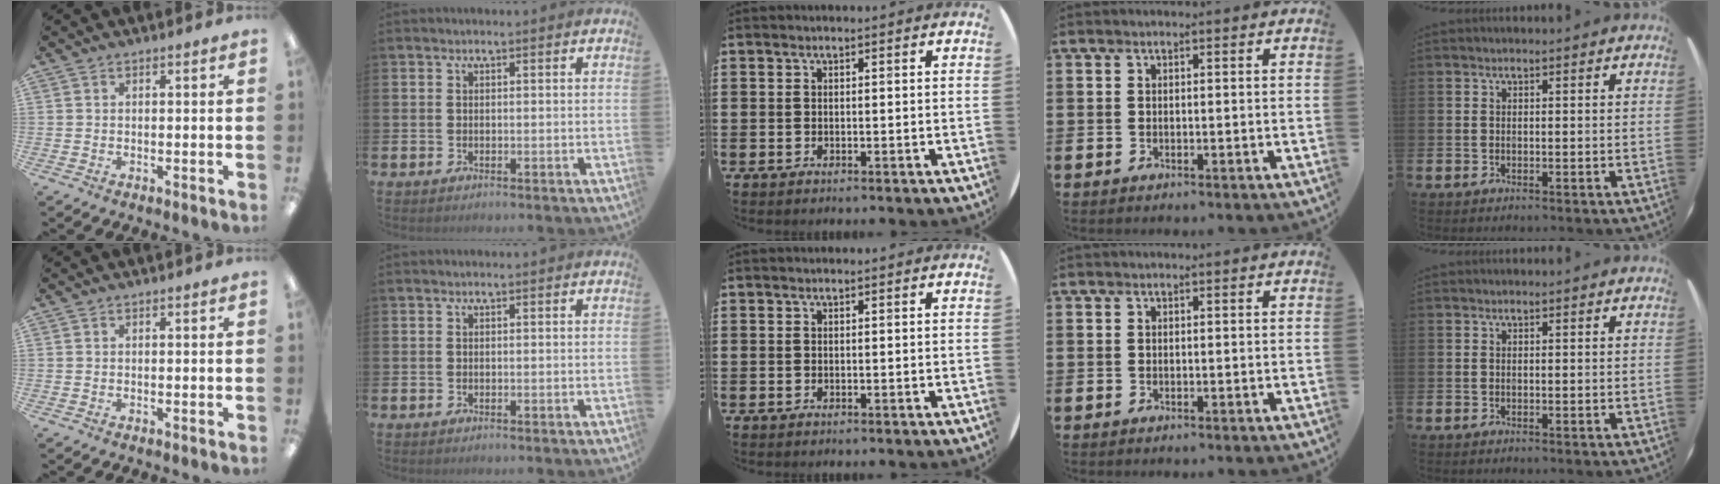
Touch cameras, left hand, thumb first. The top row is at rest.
{}